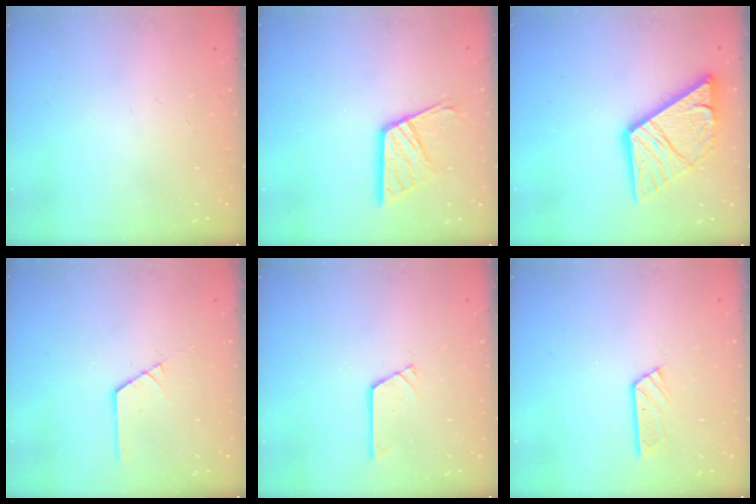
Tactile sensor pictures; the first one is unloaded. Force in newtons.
{"total": 14.2, "press": 14.1, "slide": 1.3}
{"total": 16.2, "press": 16.1, "slide": 1.8}
{"total": 1.4, "press": 1.4, "slide": 0.2}
{"total": 2.4, "press": 2.4, "slide": 0.1}
{"total": 5.1, "press": 5.1, "slide": 0.3}